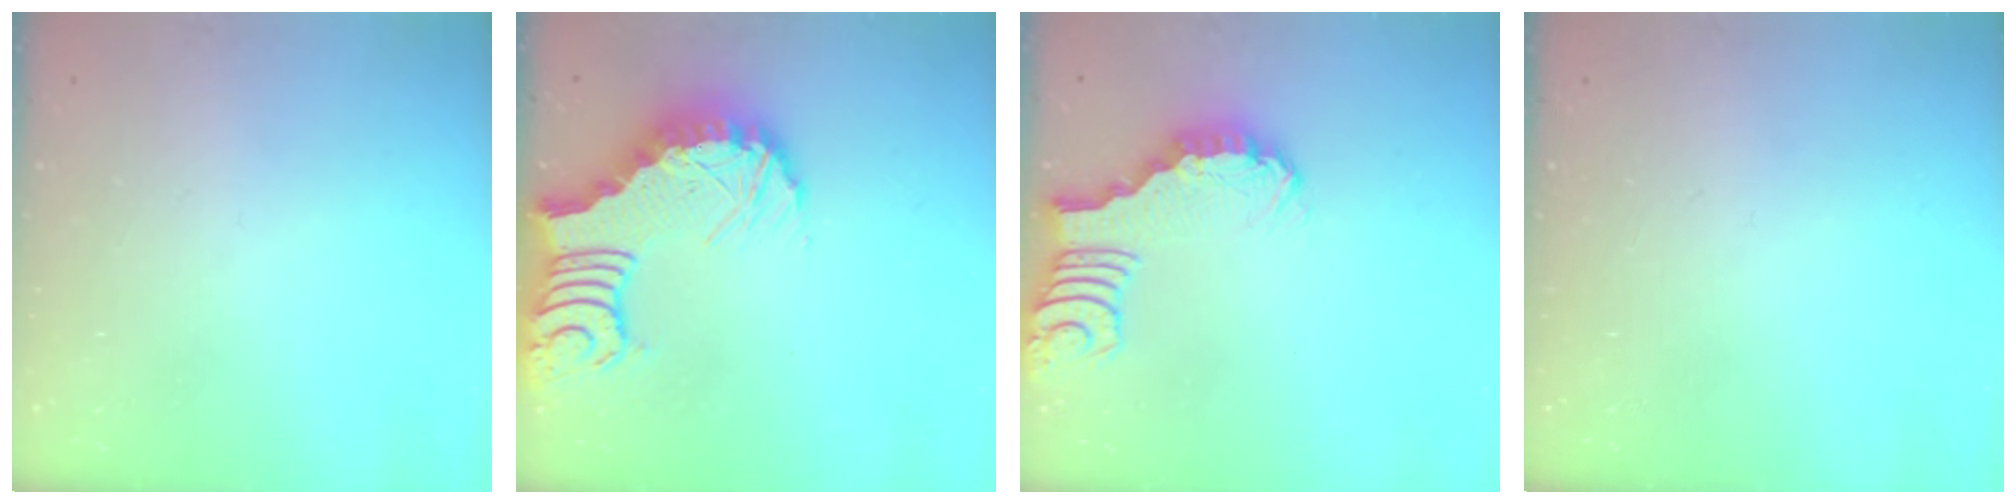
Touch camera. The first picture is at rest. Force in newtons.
{"total": 7.6, "press": 7.5, "slide": 1.2}
{"total": 2.7, "press": 2.7, "slide": 0.4}
{"total": 0.0}